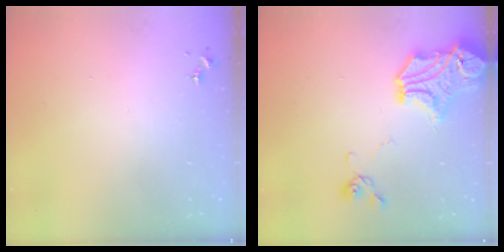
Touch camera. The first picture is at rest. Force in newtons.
{"total": 18.9, "press": 18.7, "slide": 2.7}